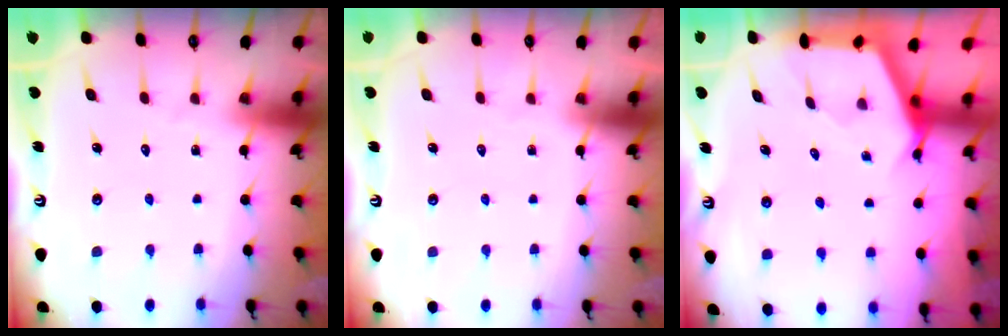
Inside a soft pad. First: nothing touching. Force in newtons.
{"total": 0.0}
{"total": 2.7, "press": 2.7, "slide": 0.4}